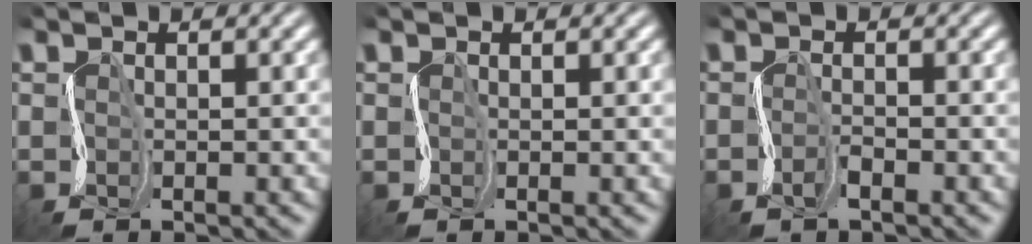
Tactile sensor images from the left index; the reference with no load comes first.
{"total": 0.0}
{"total": 0.7, "force": [-0.6, 0.3, 0.4], "torque": [-0.012, 0.004, -0.013]}